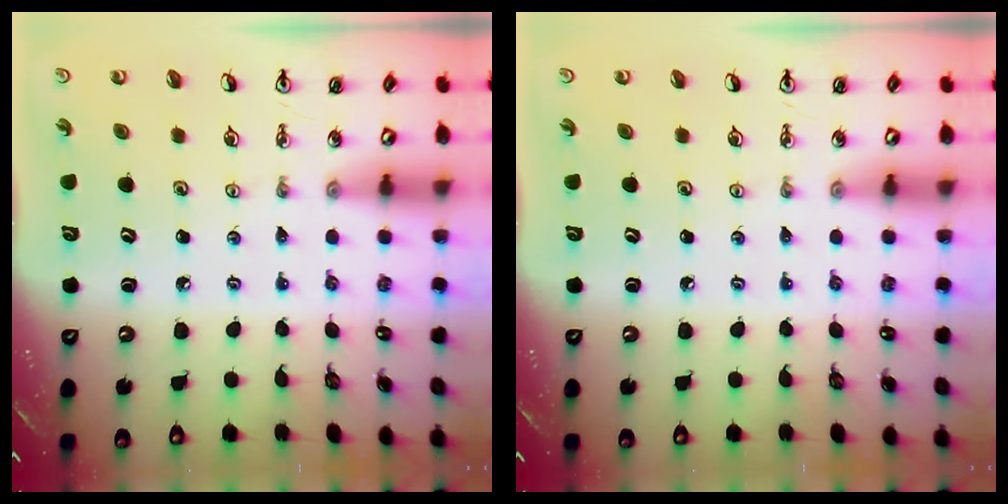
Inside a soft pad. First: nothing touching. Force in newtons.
{"total": 0.0}